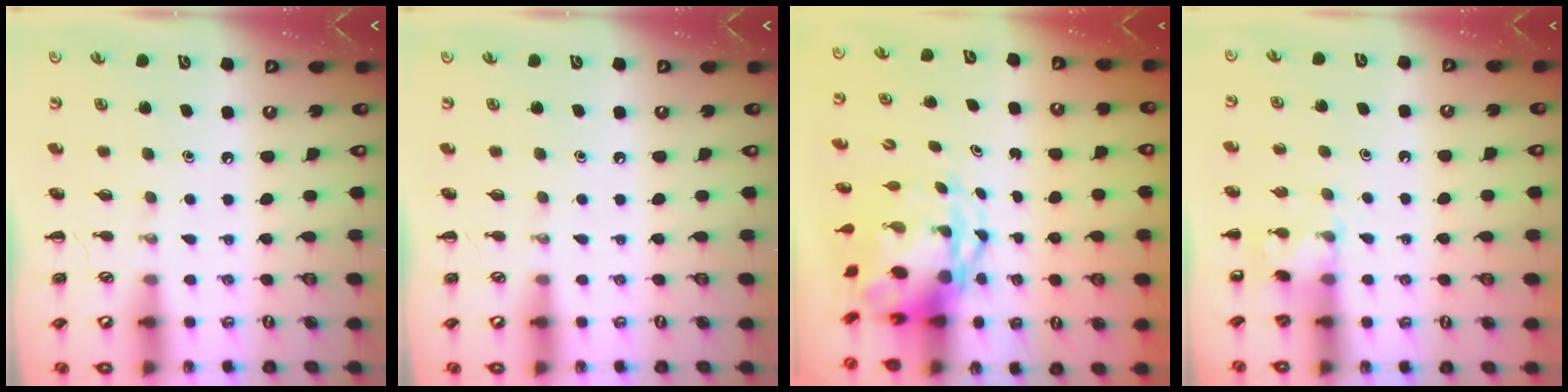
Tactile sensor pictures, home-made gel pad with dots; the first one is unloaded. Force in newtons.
{"total": 0.0}
{"total": 4.4, "press": 4.1, "slide": 1.4}
{"total": 5.5, "press": 5.2, "slide": 1.8}